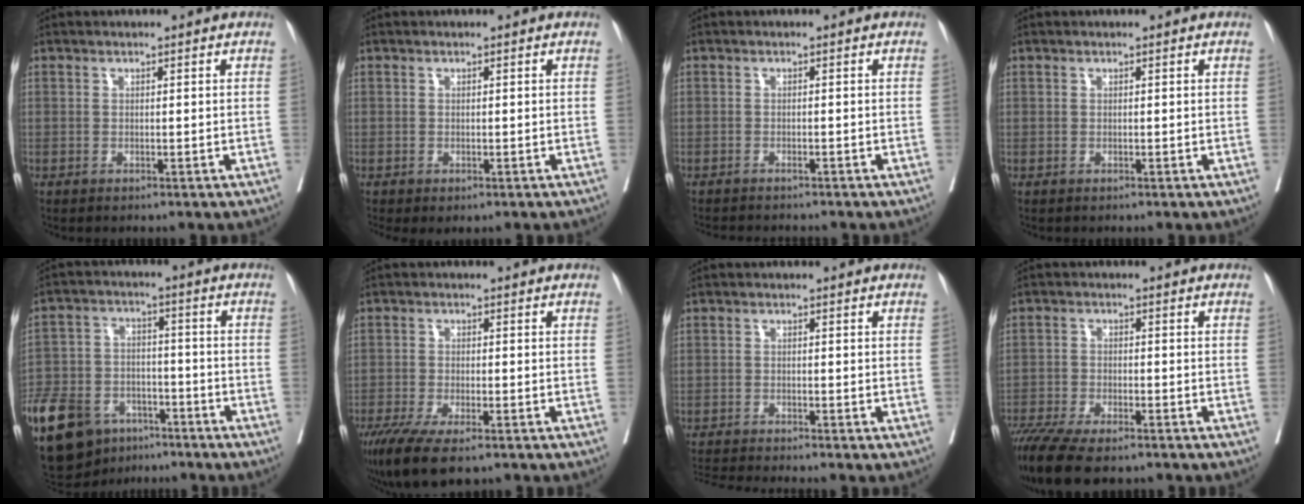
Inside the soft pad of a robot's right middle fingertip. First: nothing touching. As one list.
[{"total": 1.0, "force": [-0.3, 0.8, 0.5], "torque": [-0.007, 0.002, 0.001]}, {"total": 4.6, "force": [-4.2, 0.8, 1.5], "torque": [-0.020, -0.004, -0.060]}, {"total": 0.0}, {"total": 22.1, "force": [-14.0, 12.9, 11.4], "torque": [-0.311, -0.016, -0.235]}, {"total": 10.7, "force": [-7.6, 2.9, 7.0], "torque": [-0.118, -0.022, -0.122]}, {"total": 5.3, "force": [-4.9, -1.4, 1.4], "torque": [-0.024, -0.017, -0.085]}, {"total": 12.0, "force": [-9.7, 2.8, 6.6], "torque": [-0.114, -0.018, -0.157]}]